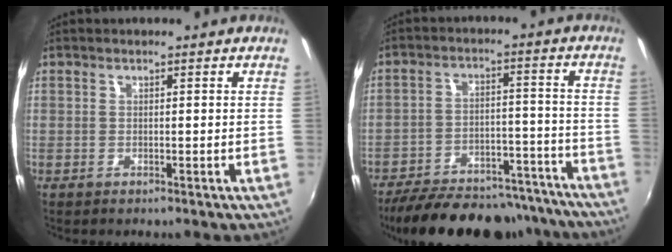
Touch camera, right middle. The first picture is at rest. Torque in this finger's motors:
{"motor_torque": [1.07, -1.06, 0.25, 0.12]}